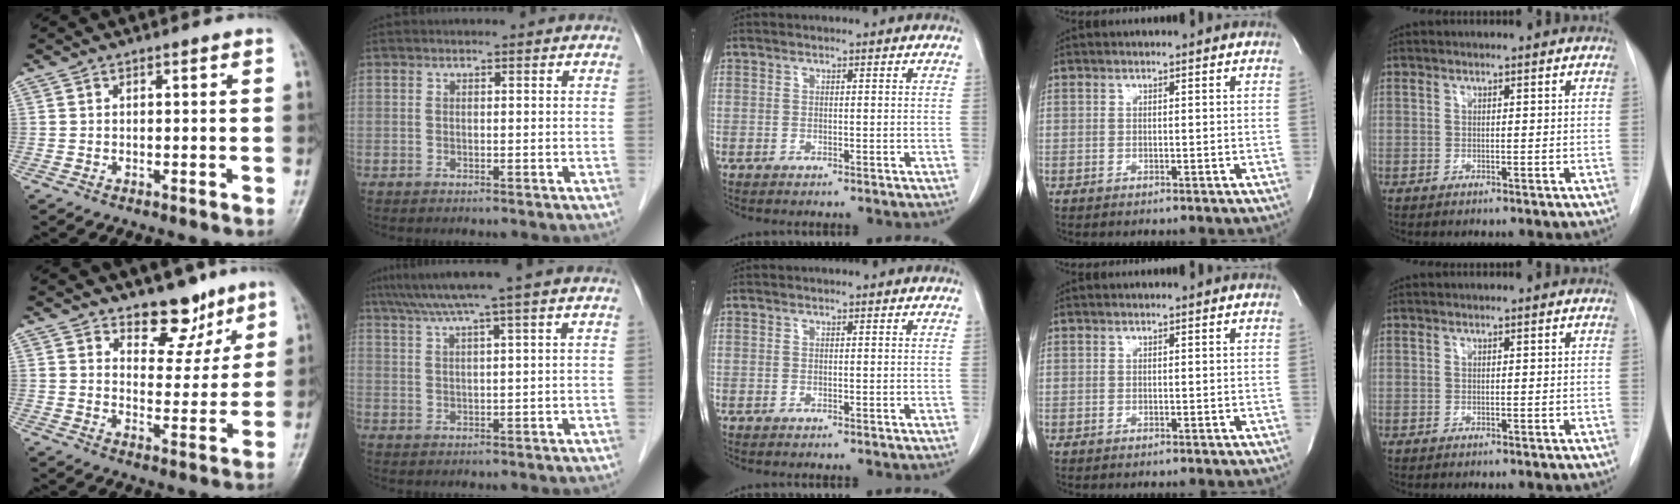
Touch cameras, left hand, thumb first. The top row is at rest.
{"thumb": {"total": 8.7, "force": [6.5, 4.6, 3.5], "torque": [-0.009, -0.046, 0.102]}, "index": {"total": 6.1, "force": [4.2, -1.6, 4.1], "torque": [-0.070, 0.021, 0.076]}}